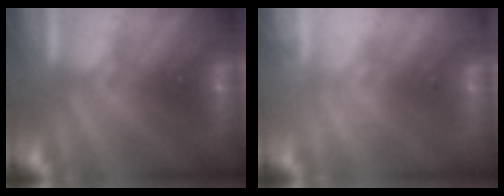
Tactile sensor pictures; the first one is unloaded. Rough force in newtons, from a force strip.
{"total": 2.1}